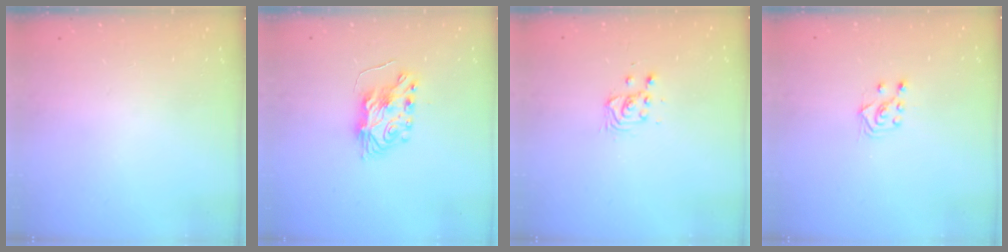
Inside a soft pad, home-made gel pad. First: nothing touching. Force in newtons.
{"total": 7.5, "press": 7.5, "slide": 0.6}
{"total": 3.1, "press": 3.1, "slide": 0.3}
{"total": 5.7, "press": 5.7, "slide": 0.8}